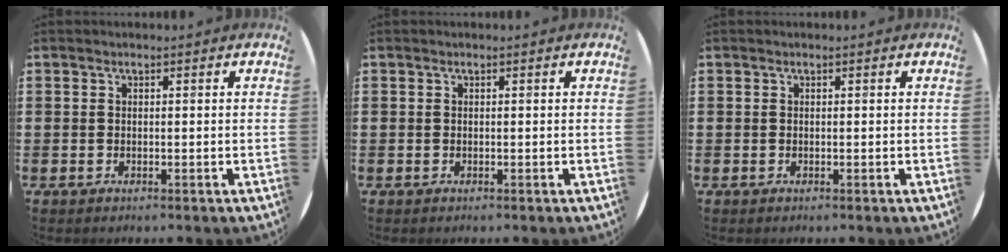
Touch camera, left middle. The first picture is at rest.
{"total": 0.0}
{"total": 0.0}